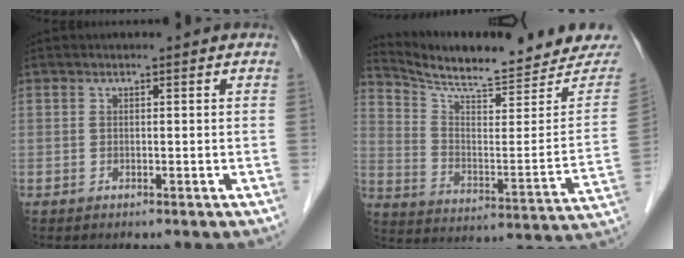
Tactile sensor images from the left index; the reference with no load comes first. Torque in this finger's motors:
{"motor_torque": [-0.02, -0.25, 0.00, 0.02]}